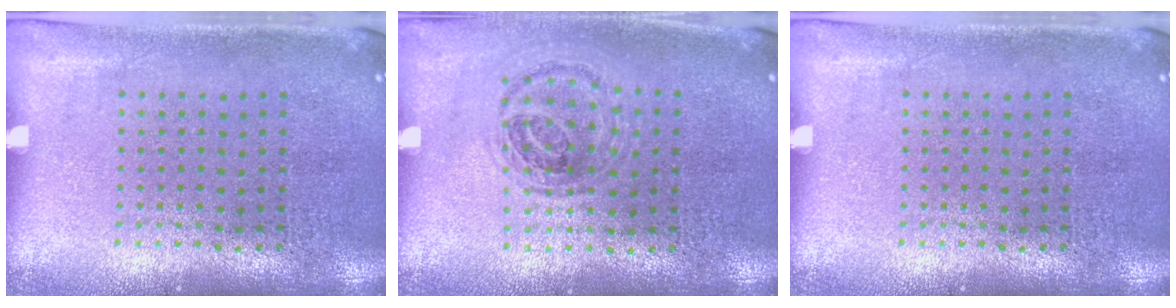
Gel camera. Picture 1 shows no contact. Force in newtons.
{"total": 1.1, "press": 1.0, "slide": 0.5}
{"total": 0.0}